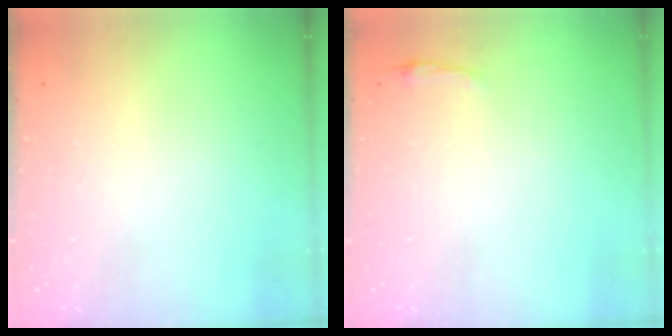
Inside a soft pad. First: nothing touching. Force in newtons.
{"total": 2.8, "press": 2.8, "slide": 0.6}